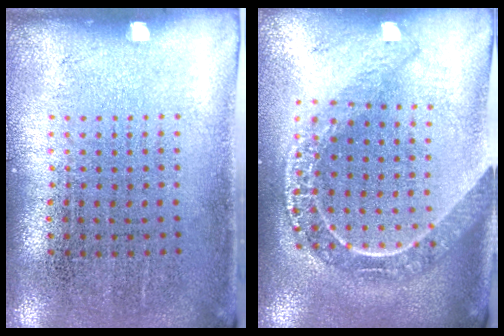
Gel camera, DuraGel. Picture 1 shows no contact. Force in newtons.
{"total": 2.1, "press": 1.8, "slide": 1.1}